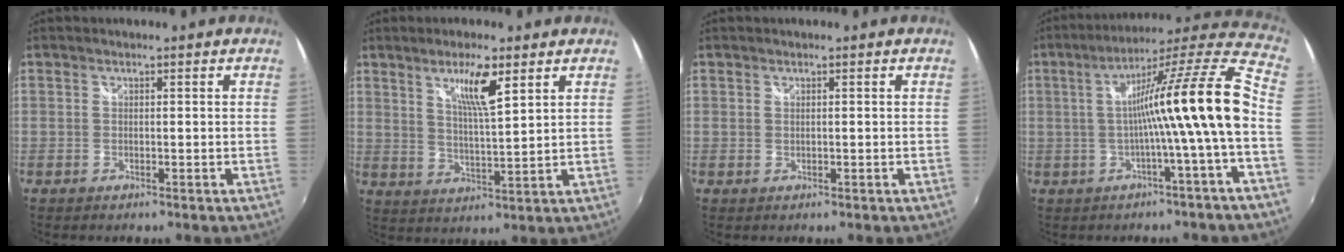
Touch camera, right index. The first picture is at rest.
{"total": 7.5, "force": [4.3, 1.1, 6.1], "torque": [-0.106, -0.003, 0.077]}
{"total": 0.0}
{"total": 17.2, "force": [-2.6, -1.3, 17.0], "torque": [-0.242, 0.008, -0.044]}